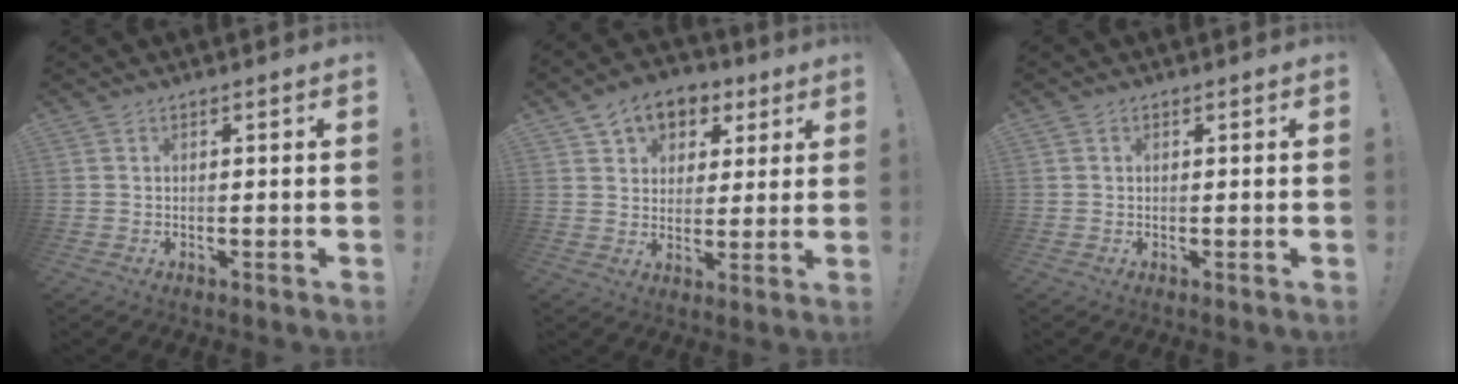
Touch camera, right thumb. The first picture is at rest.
{"total": 9.5, "force": [5.1, 7.2, 3.6], "torque": [-0.054, -0.024, 0.099]}
{"total": 0.6, "force": [0.1, 0.5, 0.2], "torque": [0.000, 0.002, 0.002]}